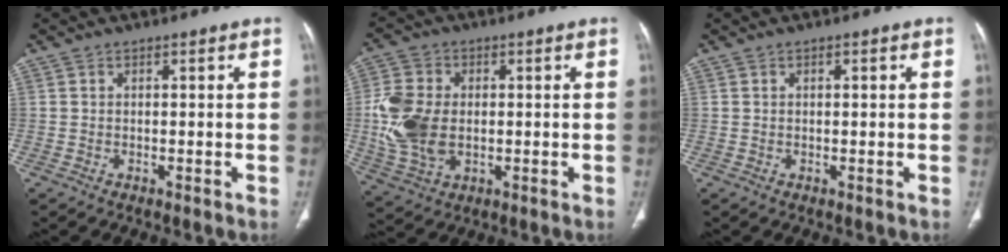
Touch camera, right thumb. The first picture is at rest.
{"total": 12.0, "force": [-0.2, 8.3, 8.7], "torque": [-0.184, 0.001, 0.004]}
{"total": 0.9, "force": [0.3, 0.3, 0.8], "torque": [-0.017, 0.004, 0.006]}